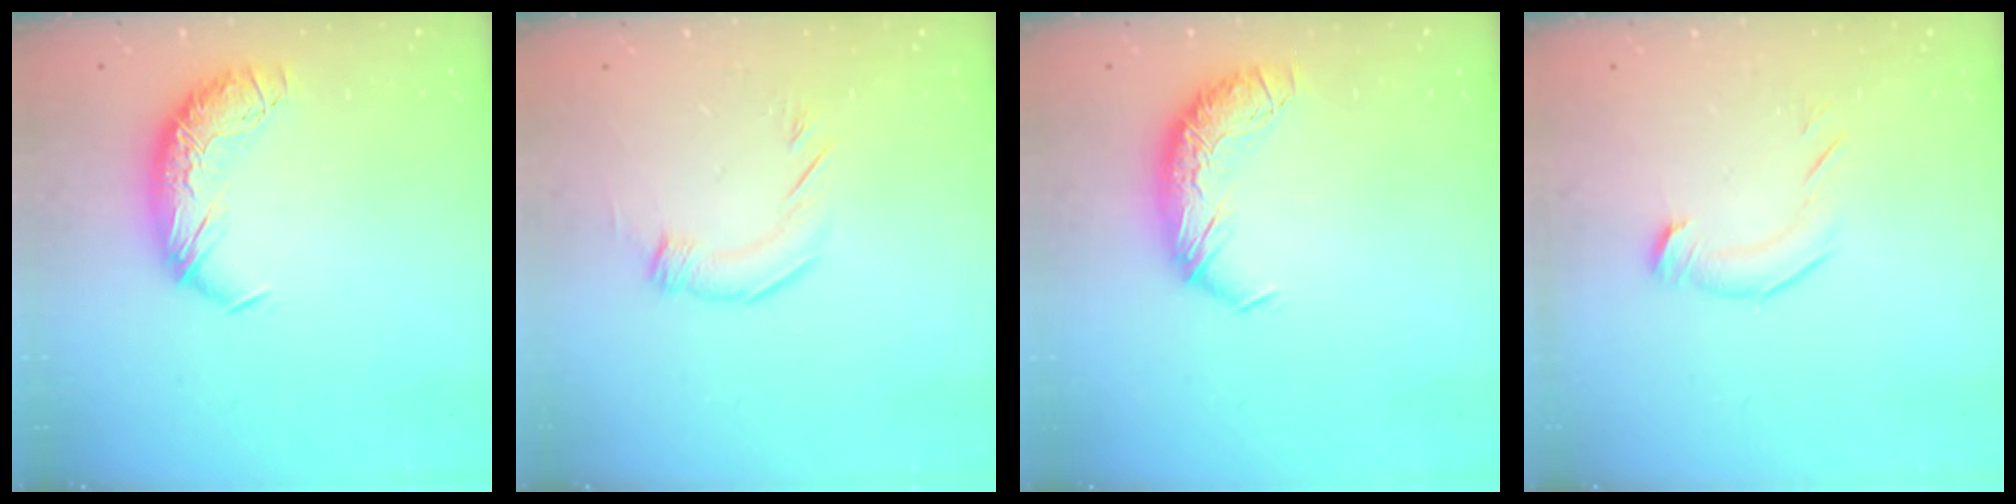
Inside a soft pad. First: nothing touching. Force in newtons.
{"total": 2.7, "press": 2.4, "slide": 1.1}
{"total": 0.0}
{"total": 4.2, "press": 4.1, "slide": 0.4}